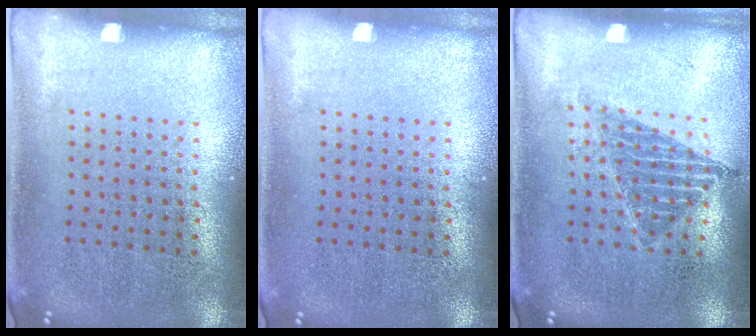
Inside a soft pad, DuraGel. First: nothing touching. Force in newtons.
{"total": 0.0}
{"total": 0.9, "press": 0.8, "slide": 0.4}